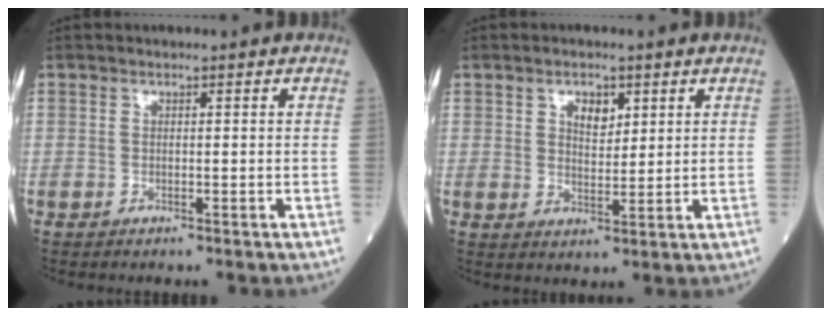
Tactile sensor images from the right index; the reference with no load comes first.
{"total": 3.8, "force": [1.8, 2.1, 2.7], "torque": [-0.043, 0.001, 0.033]}